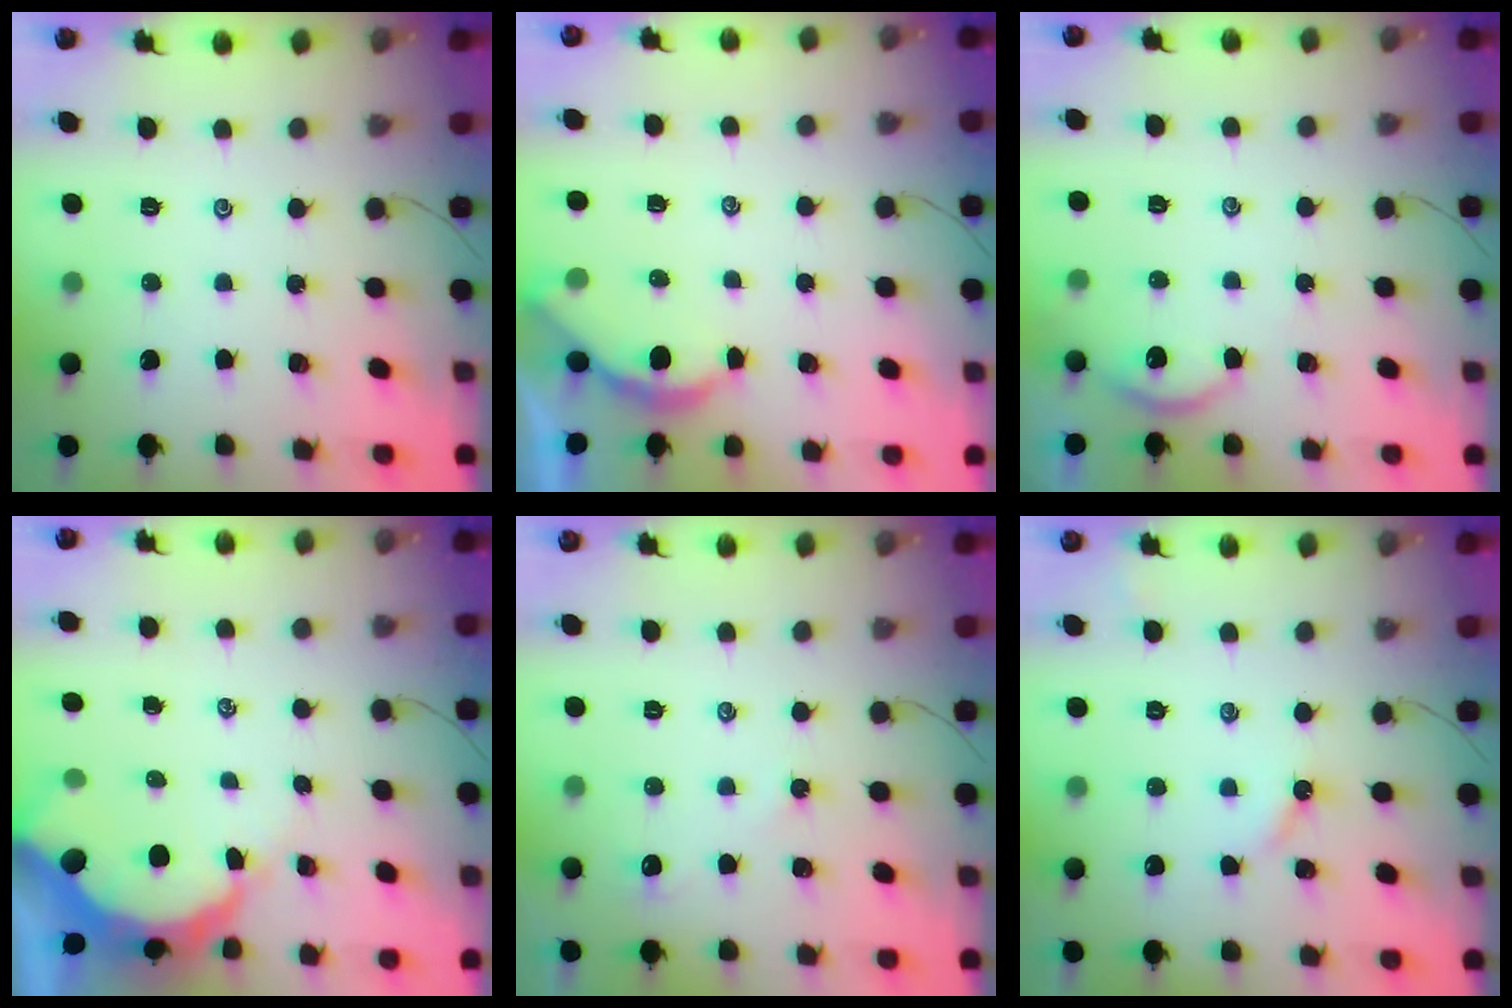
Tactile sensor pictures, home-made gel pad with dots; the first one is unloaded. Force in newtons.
{"total": 1.9, "press": 1.9, "slide": 0.1}
{"total": 4.4, "press": 4.4, "slide": 0.5}
{"total": 8.6, "press": 8.6, "slide": 0.8}
{"total": 2.3, "press": 2.3, "slide": 0.3}
{"total": 2.8, "press": 2.8, "slide": 0.2}